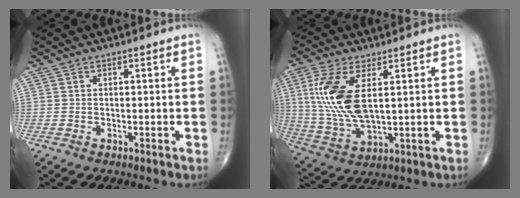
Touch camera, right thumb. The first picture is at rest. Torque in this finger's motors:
{"motor_torque": [0.60, 3.27, 1.45, 0.19, 0.60]}